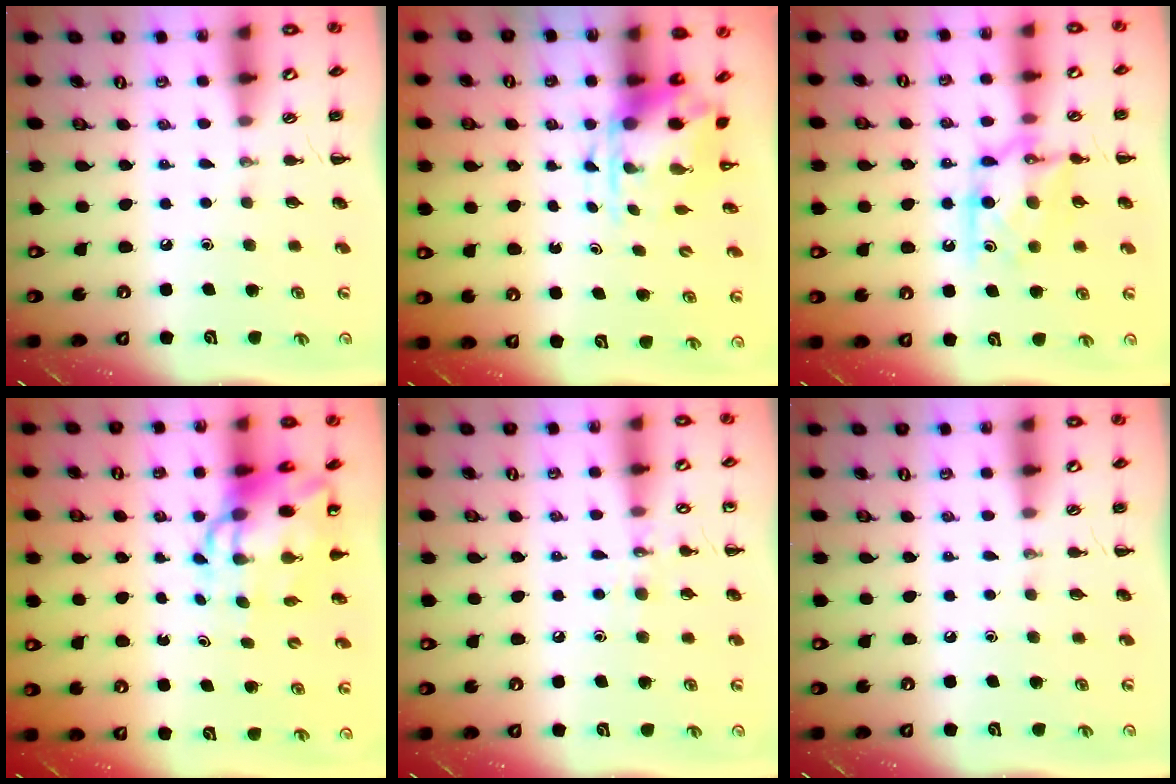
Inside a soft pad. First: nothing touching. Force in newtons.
{"total": 3.7, "press": 3.6, "slide": 0.9}
{"total": 11.2, "press": 11.1, "slide": 0.4}
{"total": 10.6, "press": 10.2, "slide": 2.9}
{"total": 6.9, "press": 6.7, "slide": 1.7}
{"total": 0.0}